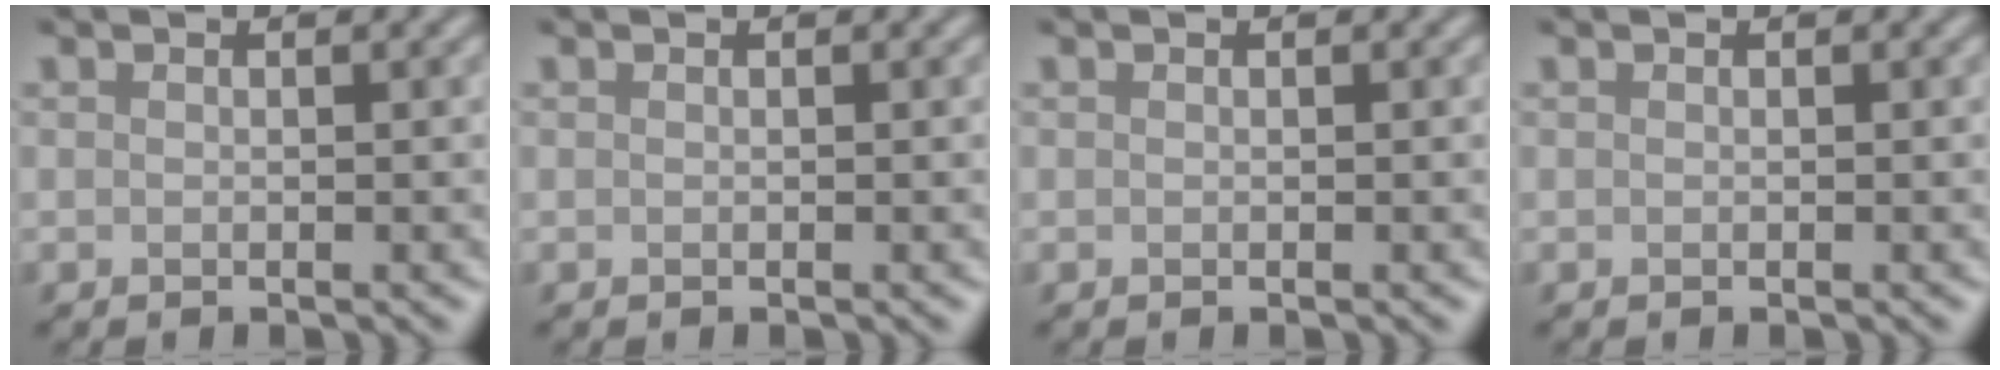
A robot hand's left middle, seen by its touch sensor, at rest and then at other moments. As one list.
[{"total": 0.0}, {"total": 0.0}, {"total": 0.0}]